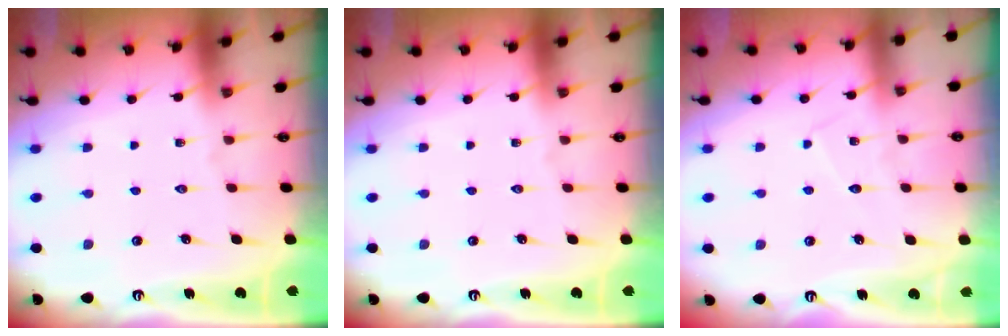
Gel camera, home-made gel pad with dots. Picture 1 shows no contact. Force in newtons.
{"total": 0.0}
{"total": 5.6, "press": 5.6, "slide": 0.4}